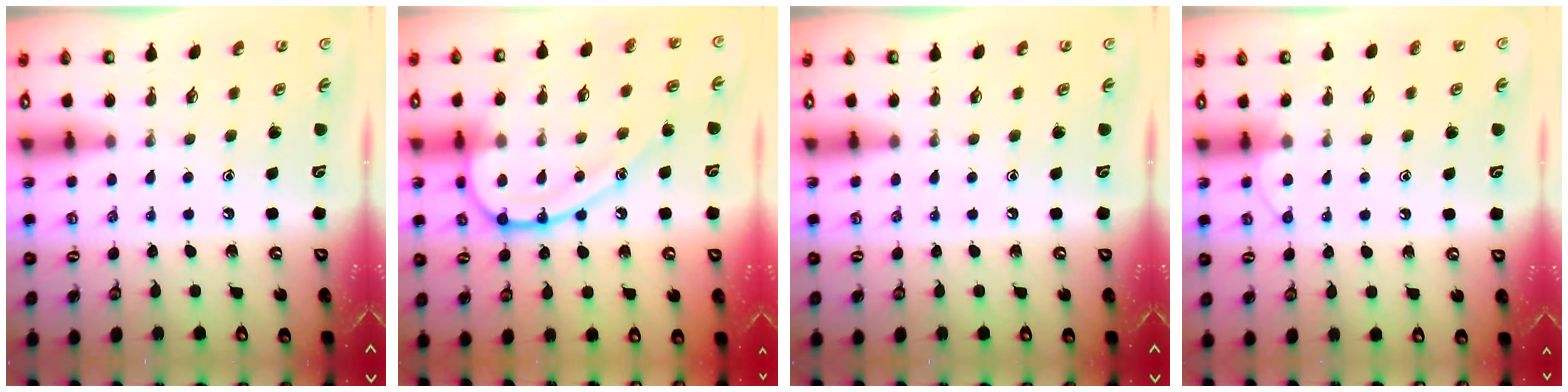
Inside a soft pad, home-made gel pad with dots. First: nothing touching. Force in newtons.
{"total": 16.0, "press": 16.0, "slide": 1.3}
{"total": 0.0}
{"total": 6.2, "press": 6.2, "slide": 0.6}